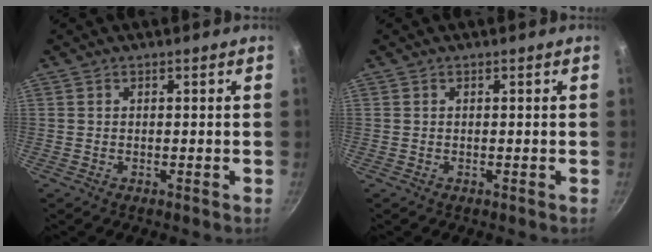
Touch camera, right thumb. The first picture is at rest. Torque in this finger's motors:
{"motor_torque": [-0.31, 0.04, -0.27, -0.12, 0.02]}